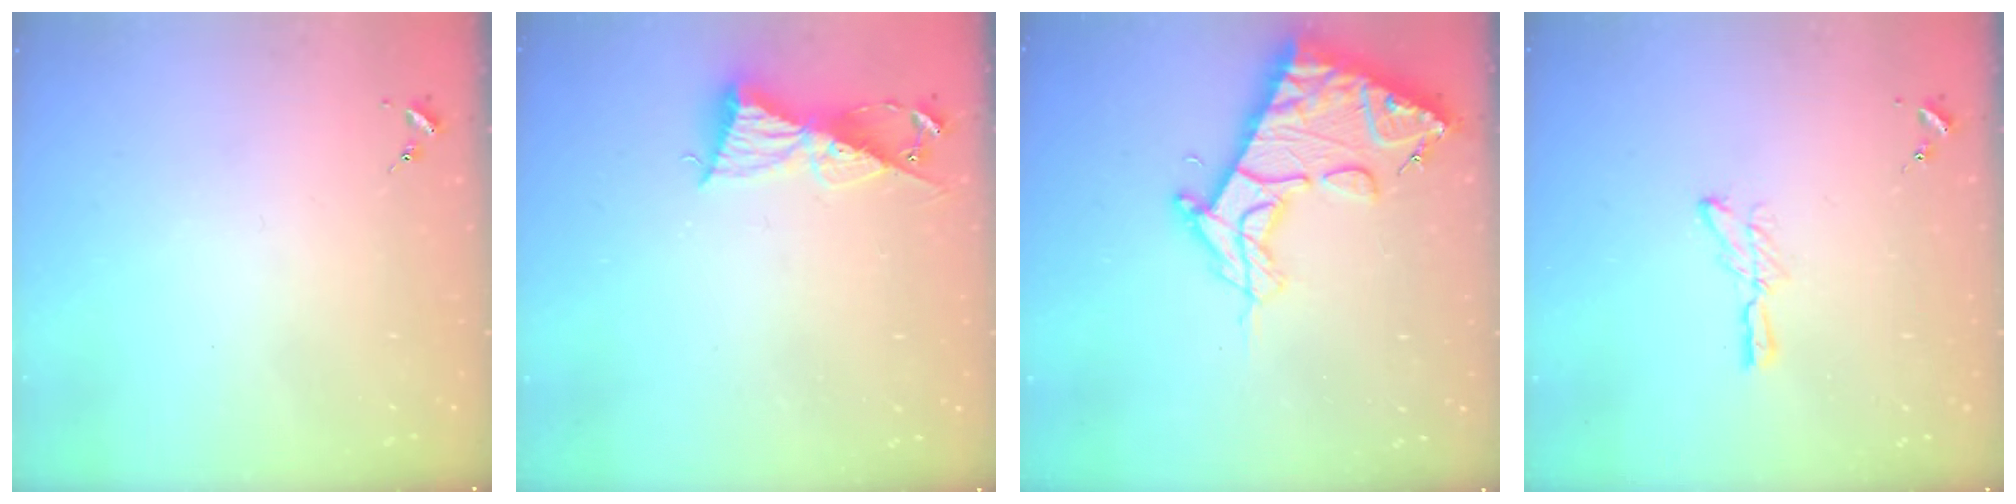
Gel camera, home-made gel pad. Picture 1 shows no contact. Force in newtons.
{"total": 9.6, "press": 9.5, "slide": 0.6}
{"total": 19.5, "press": 19.4, "slide": 2.1}
{"total": 5.5, "press": 5.5, "slide": 0.5}